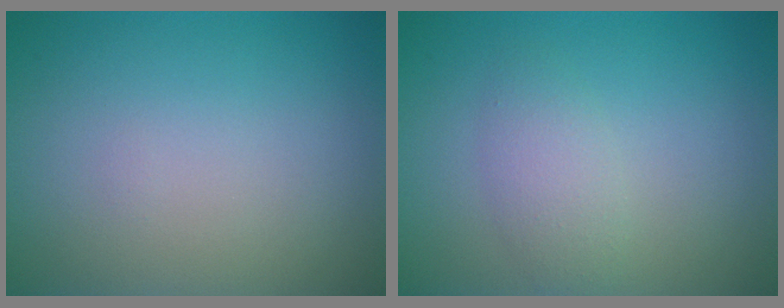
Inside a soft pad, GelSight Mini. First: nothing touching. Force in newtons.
{"total": 2.2, "press": 2.2, "slide": 0.0}